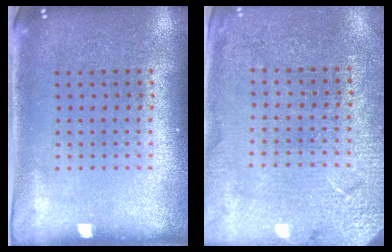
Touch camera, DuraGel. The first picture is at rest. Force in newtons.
{"total": 2.8, "press": 2.8, "slide": 0.1}